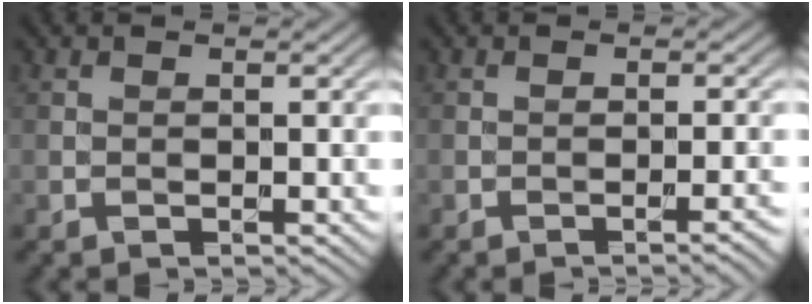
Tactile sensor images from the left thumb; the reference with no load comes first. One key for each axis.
{"total": 2.1, "fx": -1.0, "fy": 0.4, "fz": 1.7, "tx": -0.020, "ty": 0.006, "tz": -0.020}